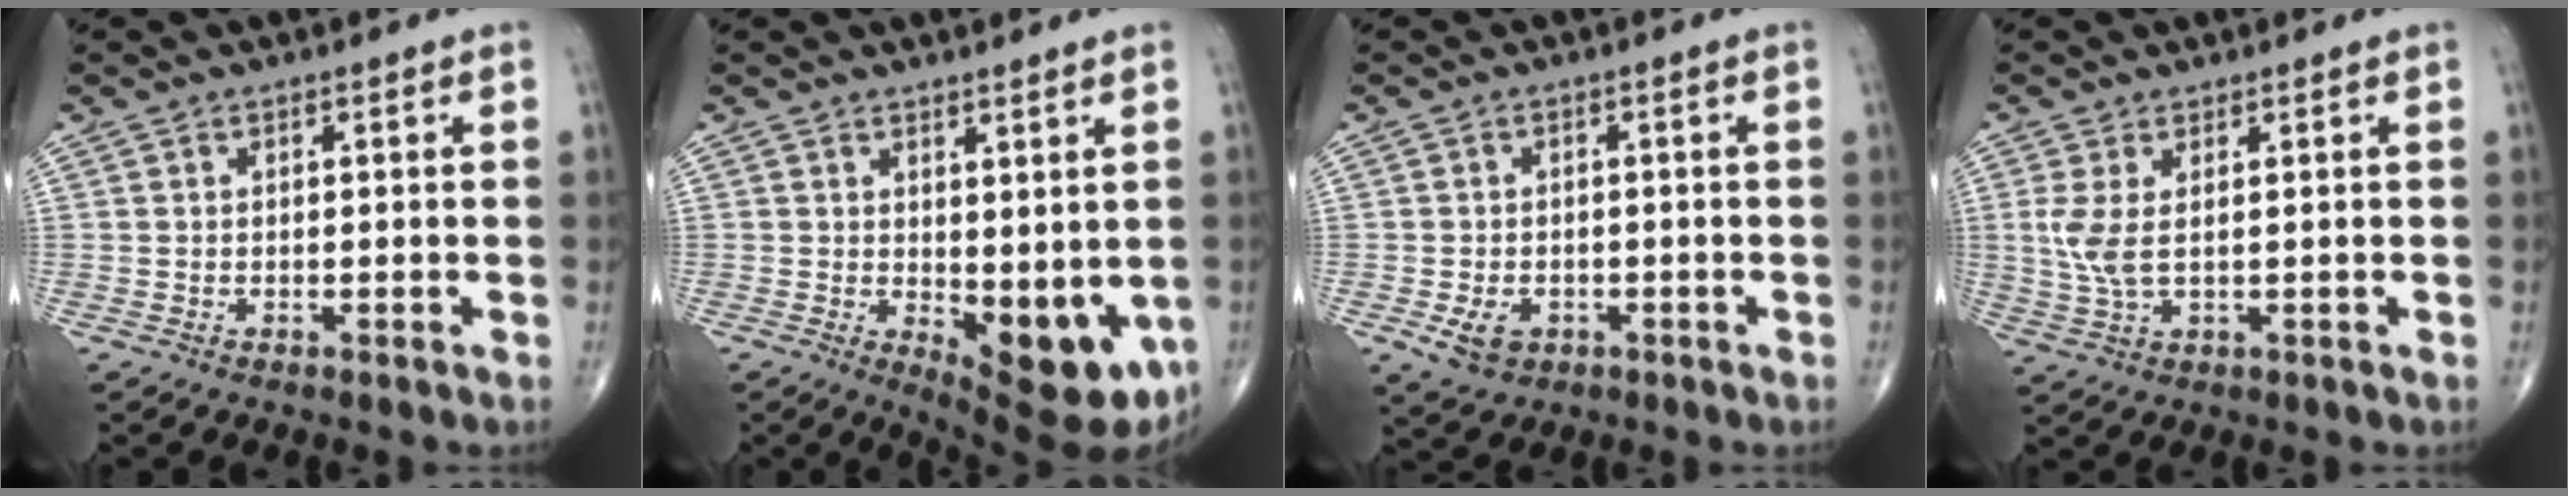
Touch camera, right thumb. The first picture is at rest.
{"total": 11.9, "force": [-1.5, 5.0, 10.7], "torque": [-0.122, -0.027, -0.004]}
{"total": 4.7, "force": [-1.7, 3.5, 2.7], "torque": [-0.043, 0.002, -0.020]}
{"total": 4.8, "force": [0.8, 1.9, 4.3], "torque": [-0.113, -0.011, 0.021]}